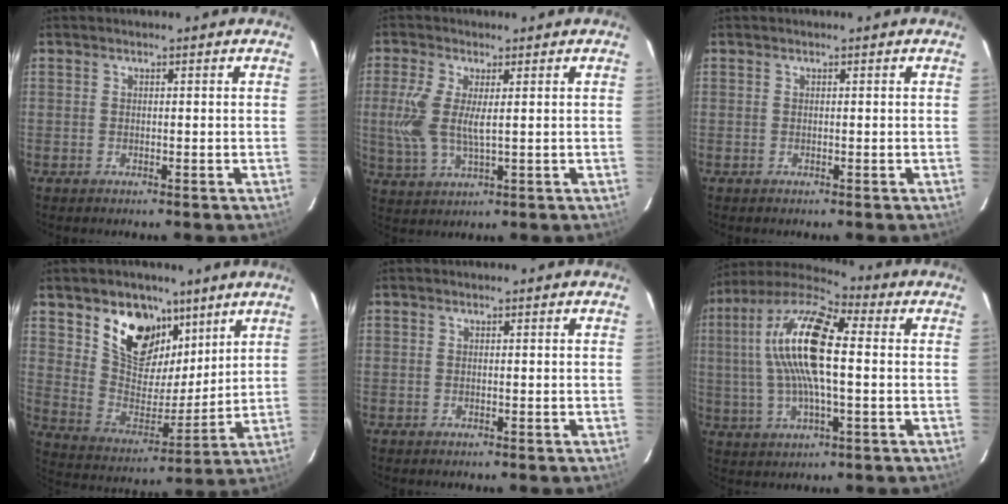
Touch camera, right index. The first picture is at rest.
{"total": 3.5, "force": [0.1, 1.9, 2.9], "torque": [-0.067, -0.001, 0.002]}
{"total": 0.0}
{"total": 15.5, "force": [9.3, 9.8, 7.5], "torque": [-0.149, -0.001, 0.175]}
{"total": 0.0}
{"total": 17.2, "force": [1.9, 5.3, 16.2], "torque": [-0.313, 0.018, 0.023]}